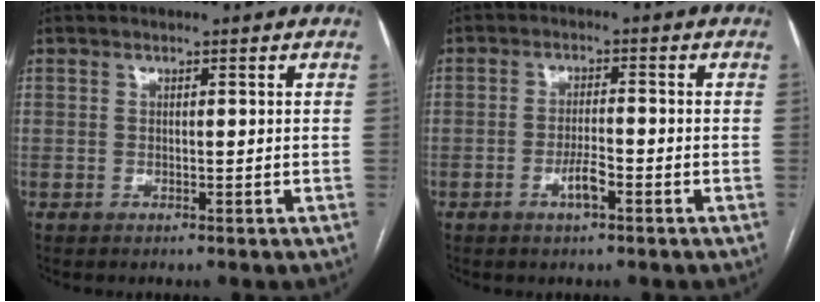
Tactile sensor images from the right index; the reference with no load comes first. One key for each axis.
{"total": 3.4, "fx": -1.7, "fy": 0.7, "fz": 2.9, "tx": -0.056, "ty": 0.001, "tz": -0.030}